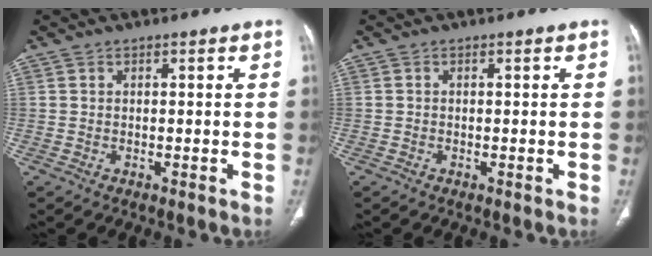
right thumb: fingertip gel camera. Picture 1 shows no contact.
{"total": 0.0}